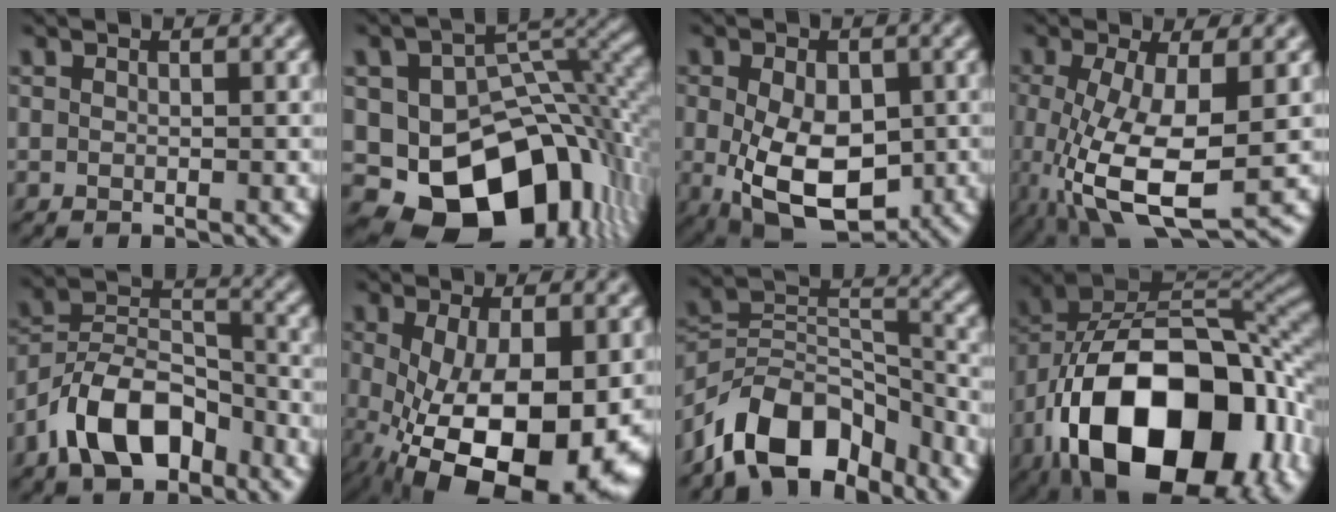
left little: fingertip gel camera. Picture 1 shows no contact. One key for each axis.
{"total": 14.6, "fx": -5.3, "fy": 9.9, "fz": 9.4, "tx": -0.132, "ty": -0.019, "tz": -0.076}
{"total": 9.2, "fx": -1.8, "fy": 5.7, "fz": 7.0, "tx": -0.130, "ty": -0.025, "tz": -0.026}
{"total": 8.3, "fx": -2.1, "fy": 2.9, "fz": 7.5, "tx": -0.171, "ty": -0.016, "tz": -0.034}
{"total": 8.6, "fx": -5.3, "fy": 4.6, "fz": 5.0, "tx": -0.086, "ty": 0.012, "tz": -0.110}
{"total": 14.1, "fx": -4.1, "fy": 6.4, "fz": 11.9, "tx": -0.201, "ty": -0.049, "tz": -0.043}
{"total": 9.9, "fx": -7.1, "fy": 5.0, "fz": 4.8, "tx": -0.065, "ty": 0.012, "tz": -0.145}
{"total": 19.1, "fx": -7.4, "fy": 10.4, "fz": 14.2, "tx": -0.238, "ty": -0.009, "tz": -0.118}